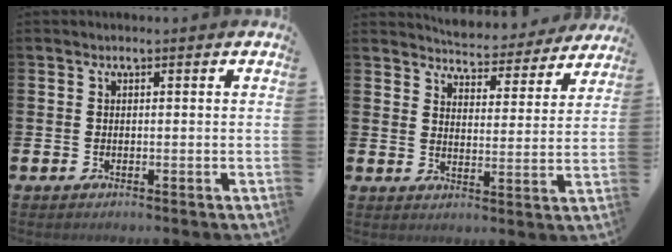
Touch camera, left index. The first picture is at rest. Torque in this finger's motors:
{"motor_torque": [1.01, -1.13, 0.13, 0.01]}